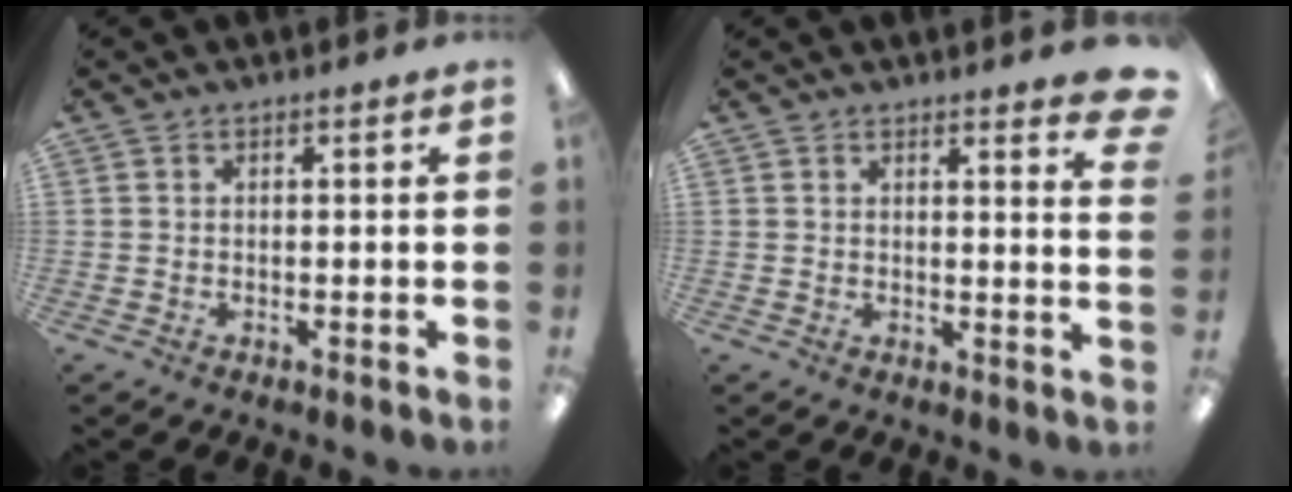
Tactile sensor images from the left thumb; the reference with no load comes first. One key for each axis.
{"total": 3.5, "fx": 2.9, "fy": 0.3, "fz": 1.9, "tx": -0.022, "ty": -0.021, "tz": 0.047}